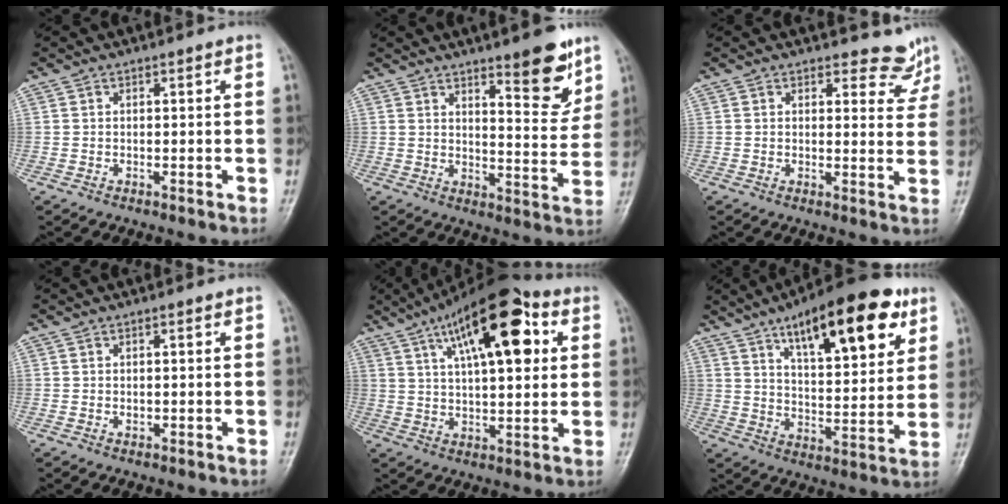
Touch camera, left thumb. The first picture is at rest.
{"total": 10.3, "force": [6.9, 2.7, 7.2], "torque": [-0.073, -0.052, 0.101]}
{"total": 5.4, "force": [4.9, 2.1, -0.1], "torque": [0.031, -0.042, 0.045]}
{"total": 0.7, "force": [-0.1, 0.5, 0.5], "torque": [-0.005, 0.000, 0.001]}
{"total": 19.1, "force": [7.4, 7.5, 15.9], "torque": [-0.227, 0.000, 0.112]}
{"total": 21.6, "force": [11.4, 7.8, 16.6], "torque": [-0.213, -0.036, 0.175]}